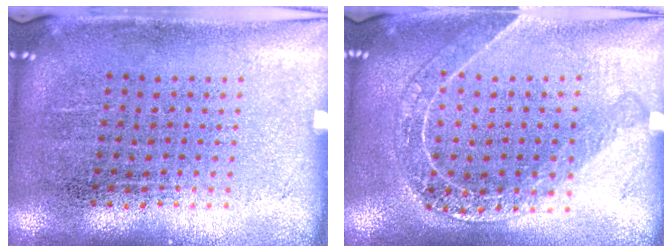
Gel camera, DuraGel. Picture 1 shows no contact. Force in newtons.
{"total": 1.6, "press": 1.5, "slide": 0.5}